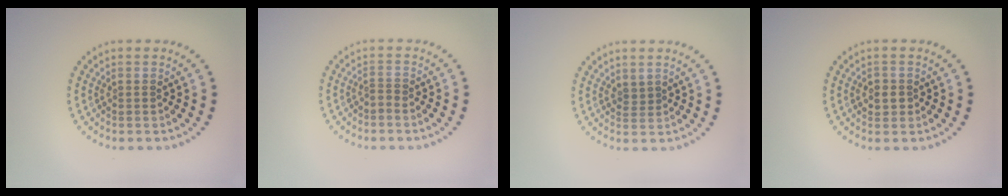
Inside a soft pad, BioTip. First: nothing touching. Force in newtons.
{"total": 0.5, "press": 0.2, "slide": 0.5}
{"total": 0.5, "press": 0.2, "slide": 0.5}
{"total": 1.4, "press": 1.4, "slide": 0.4}